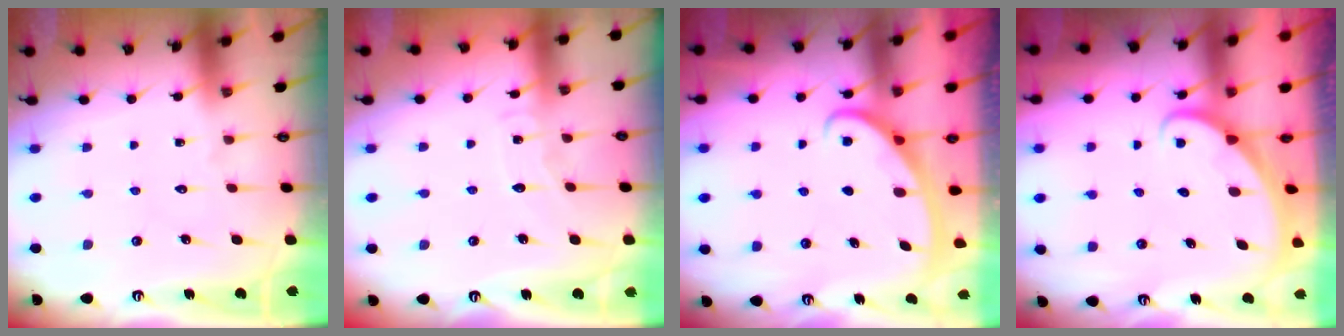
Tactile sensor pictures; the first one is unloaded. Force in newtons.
{"total": 5.6, "press": 5.5, "slide": 0.6}
{"total": 2.8, "press": 2.8, "slide": 0.4}
{"total": 1.7, "press": 1.7, "slide": 0.1}